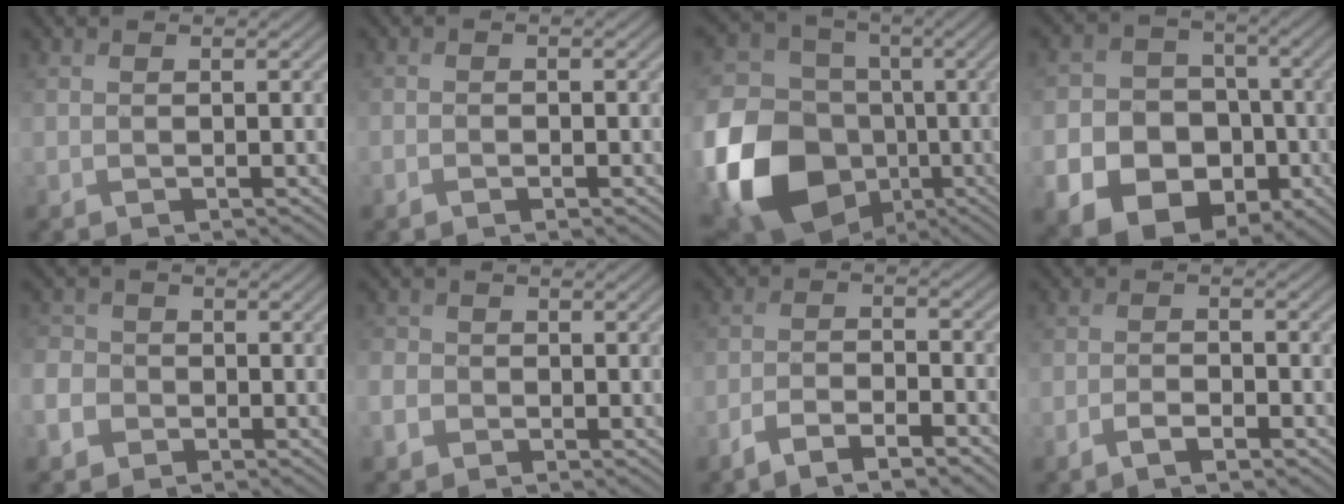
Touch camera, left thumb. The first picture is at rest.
{"total": 1.0, "force": [-0.6, 0.6, 0.5], "torque": [-0.007, -0.002, -0.011]}
{"total": 19.5, "force": [-6.1, 15.7, 9.8], "torque": [-0.265, -0.039, -0.107]}
{"total": 14.0, "force": [-5.7, 11.4, 5.8], "torque": [-0.127, -0.053, -0.120]}
{"total": 4.1, "force": [-2.2, 3.3, 1.2], "torque": [-0.043, -0.005, -0.055]}
{"total": 2.7, "force": [-1.4, 2.2, 0.7], "torque": [-0.025, -0.004, -0.039]}
{"total": 5.8, "force": [-4.1, 1.5, 3.8], "torque": [-0.076, 0.002, -0.076]}
{"total": 2.9, "force": [-1.8, 1.0, 1.9], "torque": [-0.037, 0.002, -0.038]}